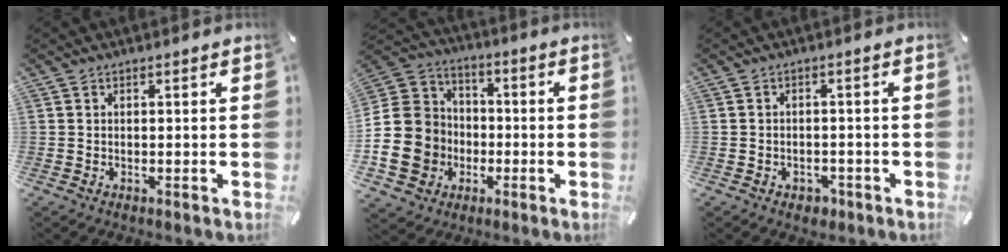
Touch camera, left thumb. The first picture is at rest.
{"total": 16.7, "force": [-4.4, 14.9, 6.3], "torque": [-0.138, 0.030, -0.075]}
{"total": 2.7, "force": [-1.5, 2.1, 0.9], "torque": [-0.014, 0.007, -0.028]}